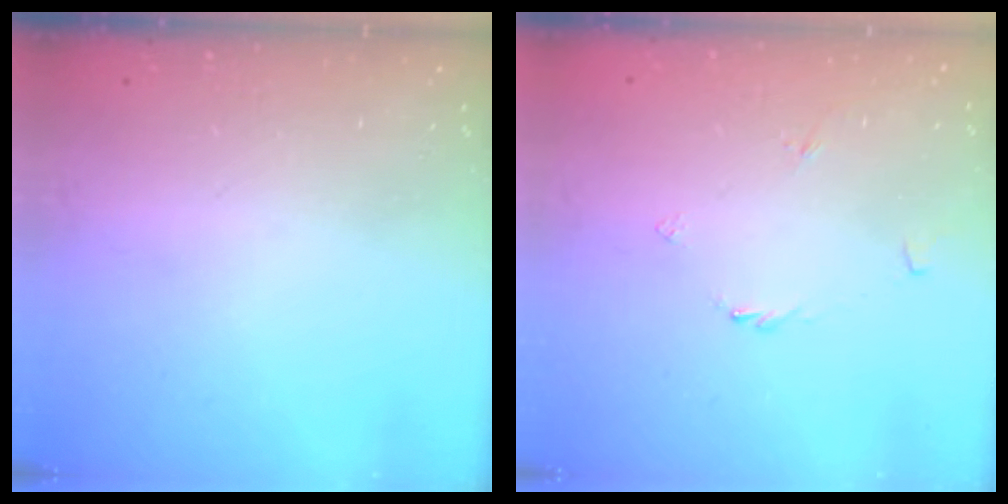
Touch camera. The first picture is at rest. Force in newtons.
{"total": 1.8, "press": 1.8, "slide": 0.5}